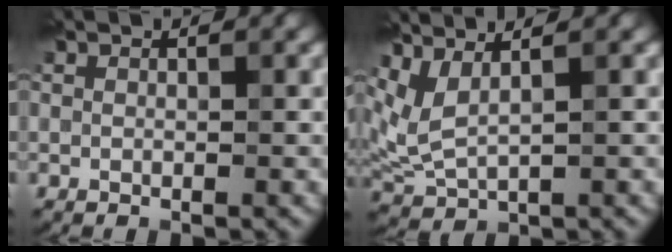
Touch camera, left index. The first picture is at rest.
{"total": 3.3, "force": [1.9, 0.9, 2.6], "torque": [-0.070, 0.005, 0.049]}